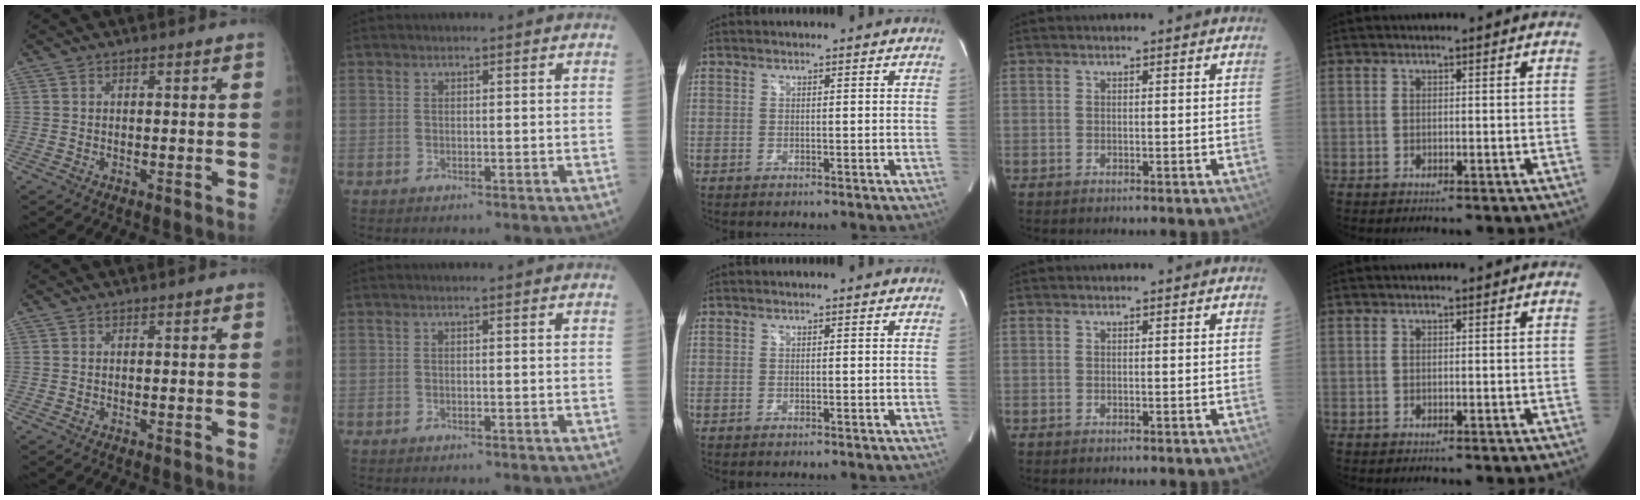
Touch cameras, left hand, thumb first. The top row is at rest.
{}